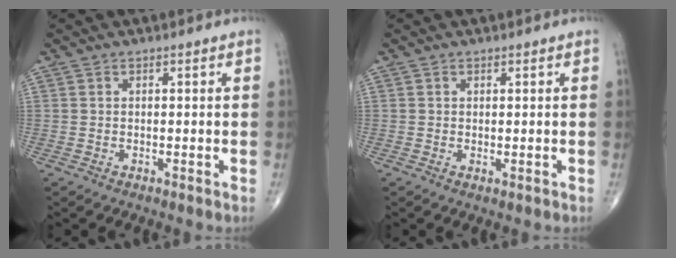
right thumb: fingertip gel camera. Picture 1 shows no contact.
{"total": 0.5, "force": [0.0, 0.3, 0.5], "torque": [-0.012, -0.004, 0.002]}